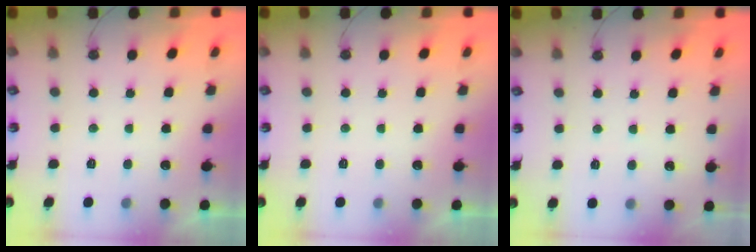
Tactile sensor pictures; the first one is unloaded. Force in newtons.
{"total": 0.0}
{"total": 3.0, "press": 2.9, "slide": 0.4}